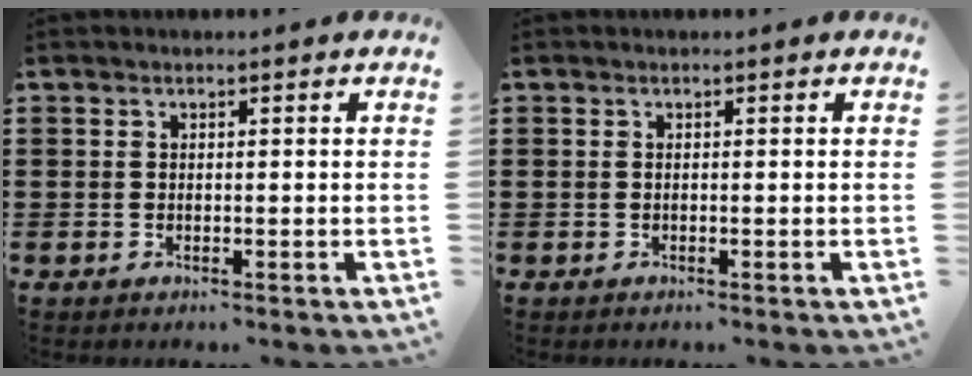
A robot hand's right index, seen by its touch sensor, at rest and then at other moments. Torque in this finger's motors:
{"motor_torque": [1.05, 1.09, -0.01, -0.01]}